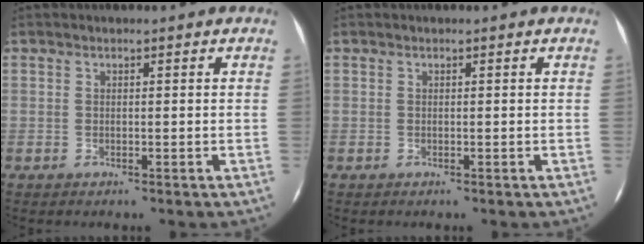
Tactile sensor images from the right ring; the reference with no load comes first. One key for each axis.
{"total": 0.0}